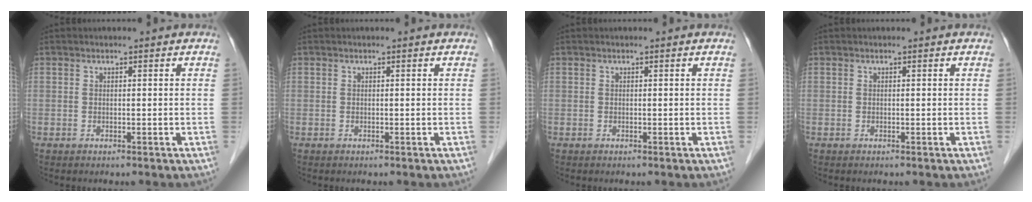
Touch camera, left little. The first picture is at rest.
{"total": 0.0}
{"total": 0.0}
{"total": 0.0}